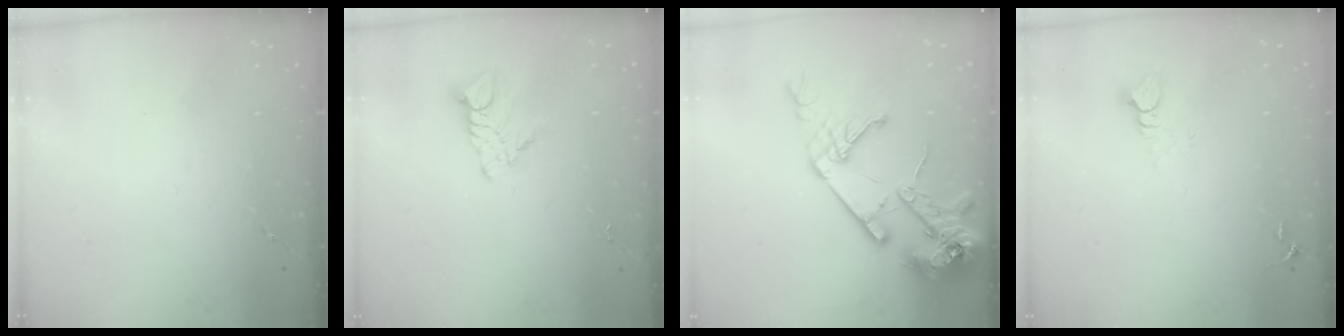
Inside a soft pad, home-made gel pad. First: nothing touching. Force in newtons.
{"total": 6.7, "press": 6.7, "slide": 0.5}
{"total": 18.4, "press": 18.2, "slide": 2.5}
{"total": 3.9, "press": 3.9, "slide": 0.2}